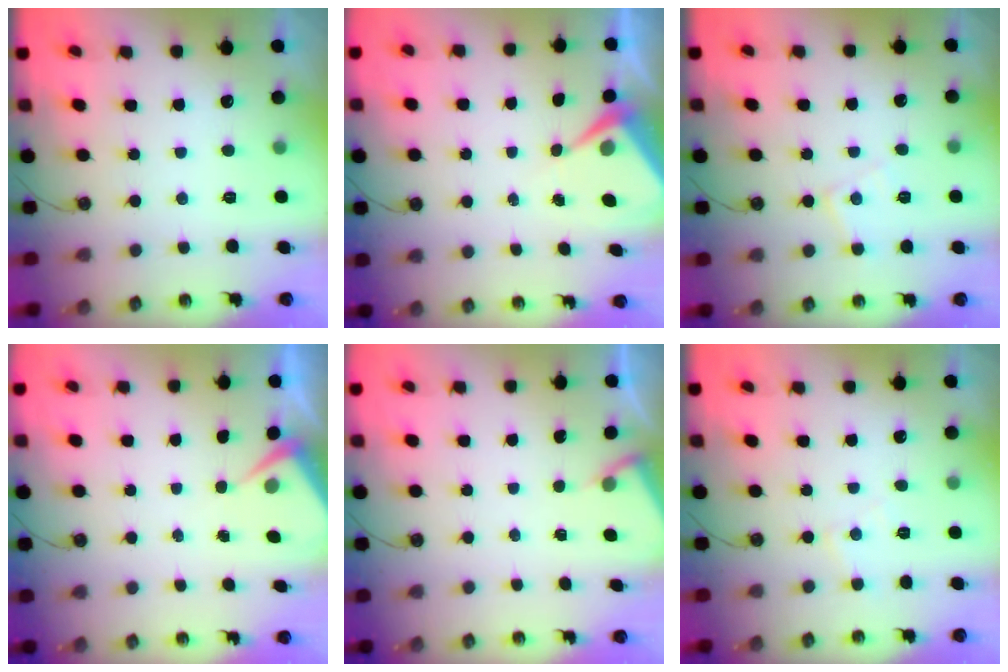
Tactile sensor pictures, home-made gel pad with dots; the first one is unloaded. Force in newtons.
{"total": 5.3, "press": 5.3, "slide": 0.6}
{"total": 7.3, "press": 7.3, "slide": 0.5}
{"total": 4.2, "press": 4.2, "slide": 0.6}
{"total": 2.3, "press": 2.3, "slide": 0.4}
{"total": 5.0, "press": 4.9, "slide": 0.7}